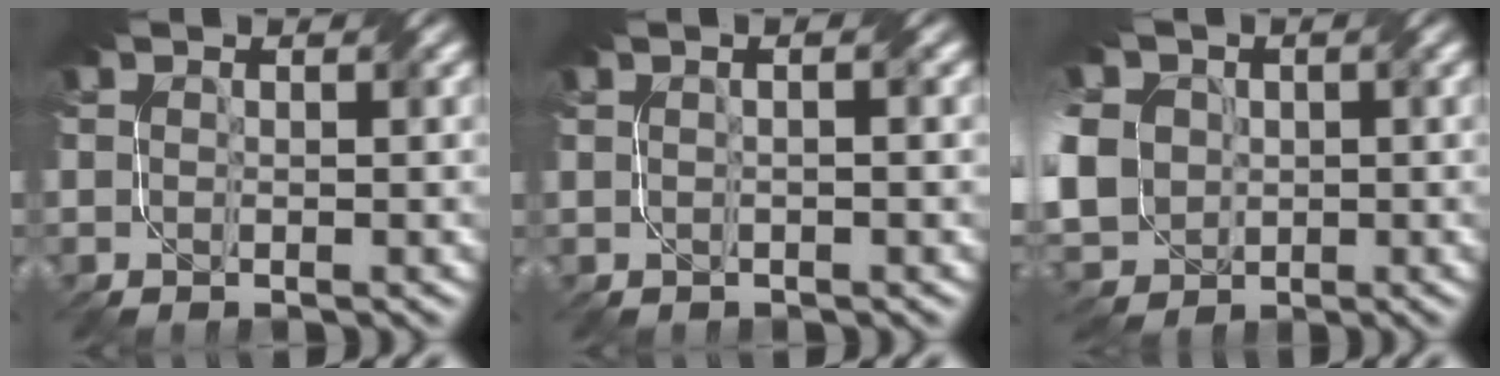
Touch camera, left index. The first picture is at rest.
{"total": 2.4, "force": [1.0, 1.1, 1.9], "torque": [-0.006, 0.012, -0.009]}
{"total": 12.1, "force": [0.9, 10.1, 6.5], "torque": [-0.159, 0.006, -0.019]}